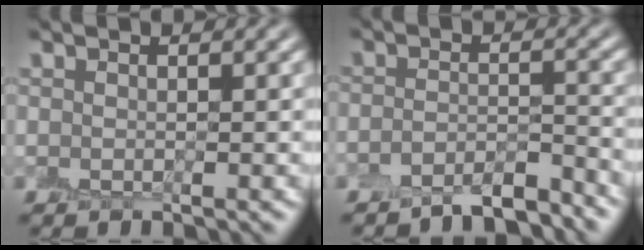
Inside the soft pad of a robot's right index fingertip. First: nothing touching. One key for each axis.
{"total": 4.2, "fx": -3.8, "fy": 0.7, "fz": 1.6, "tx": -0.023, "ty": 0.002, "tz": -0.068}